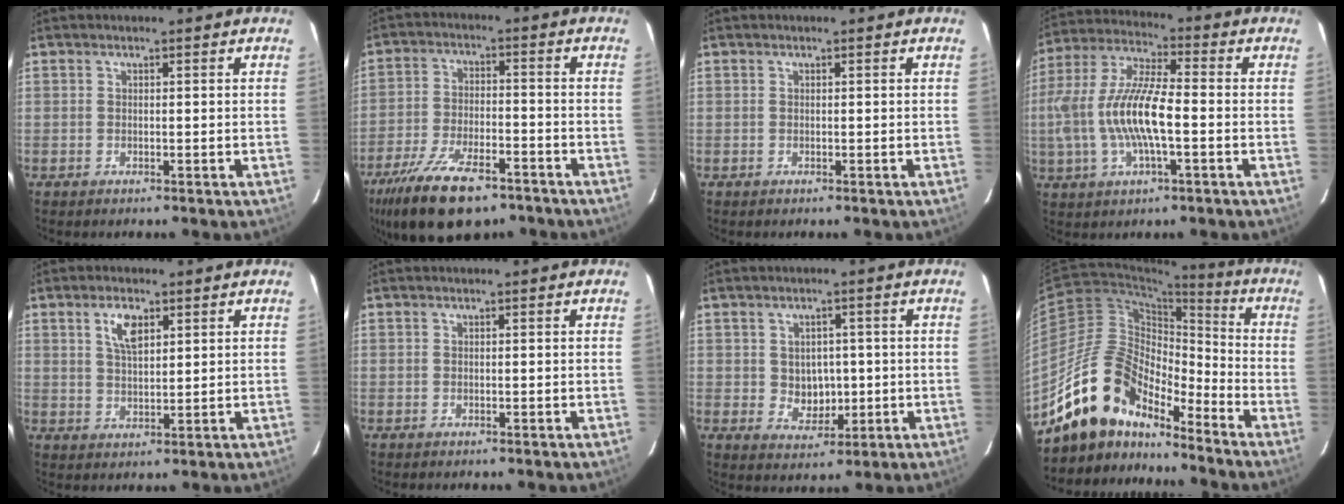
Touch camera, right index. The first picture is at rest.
{"total": 17.4, "force": [-12.2, 6.9, 10.4], "torque": [-0.224, -0.034, -0.205]}
{"total": 0.0}
{"total": 15.2, "force": [-2.3, 4.4, 14.3], "torque": [-0.290, 0.002, -0.044]}
{"total": 5.1, "force": [2.4, 2.3, 3.8], "torque": [-0.068, 0.007, 0.047]}
{"total": 0.0}
{"total": 5.1, "force": [0.0, 4.6, 2.4], "torque": [-0.042, 0.003, 0.012]}
{"total": 16.0, "force": [-13.4, 6.5, 5.9], "torque": [-0.112, 0.020, -0.243]}